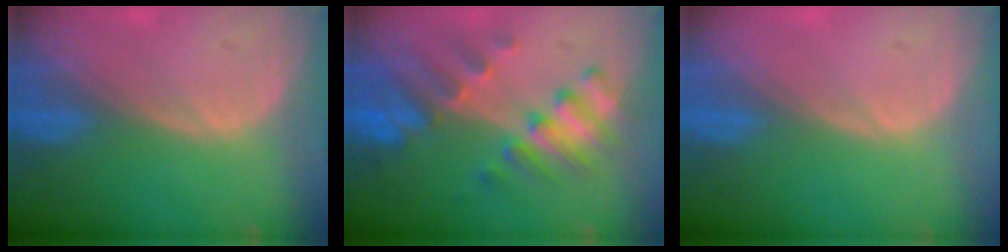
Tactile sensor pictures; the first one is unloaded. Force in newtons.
{"total": 8.0, "press": 7.8, "slide": 1.3}
{"total": 0.5, "press": 0.0, "slide": 0.5}